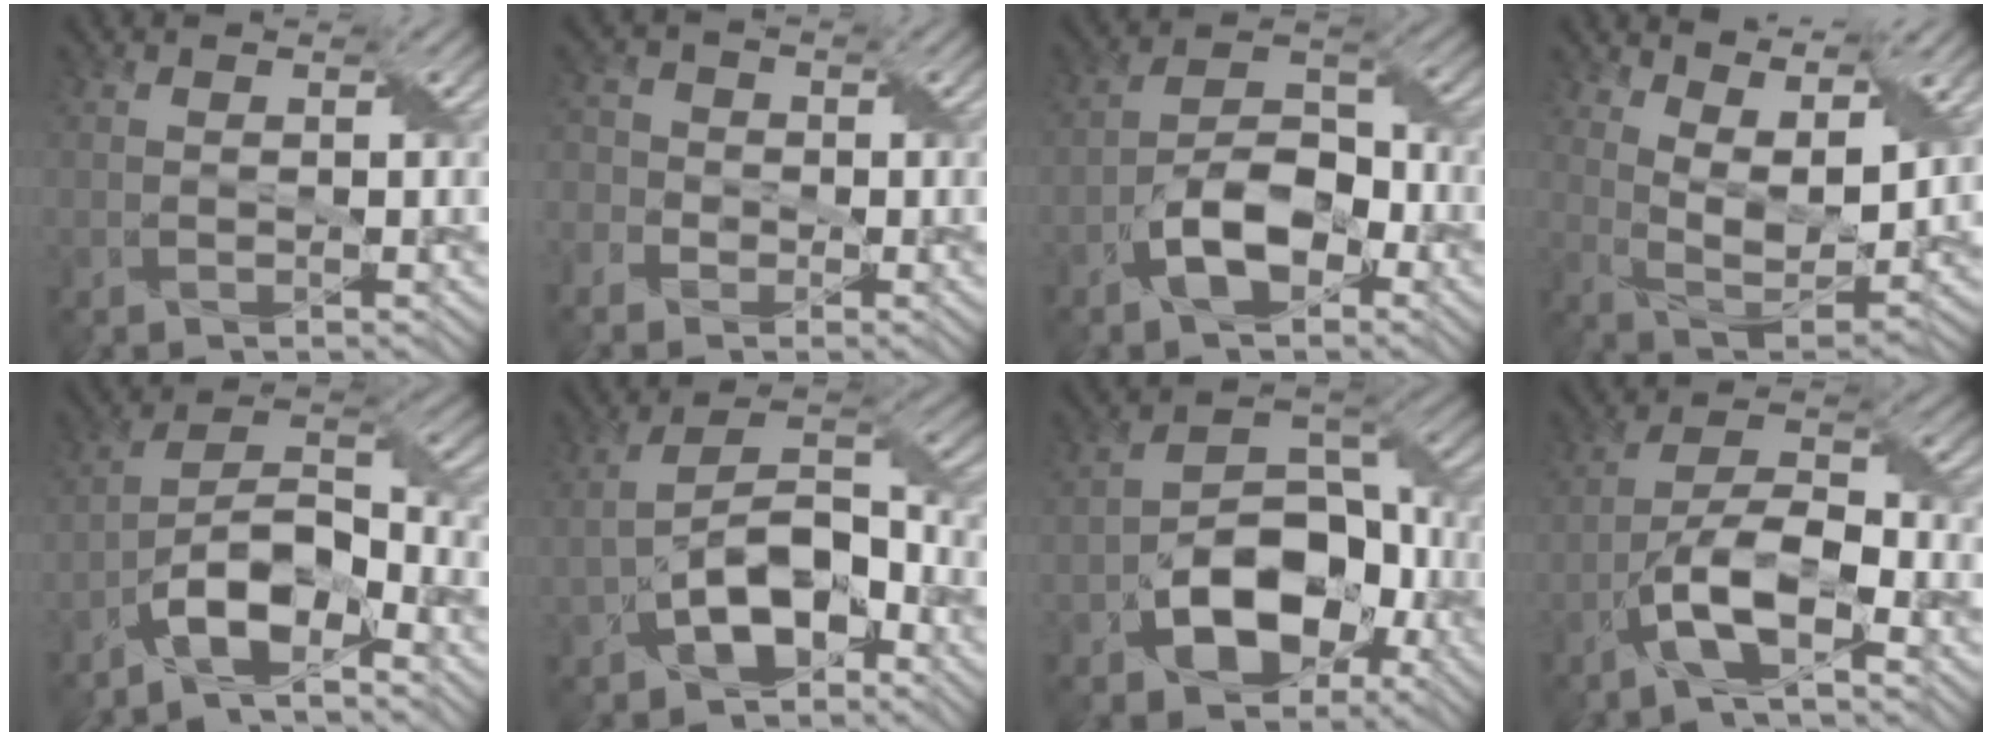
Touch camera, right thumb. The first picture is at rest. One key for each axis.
{"total": 3.2, "fx": -2.1, "fy": 2.4, "fz": 0.2, "tx": -0.015, "ty": -0.003, "tz": -0.041}
{"total": 8.0, "fx": -4.1, "fy": 4.1, "fz": 5.5, "tx": -0.093, "ty": 0.010, "tz": -0.082}
{"total": 10.0, "fx": 6.9, "fy": 3.1, "fz": 6.5, "tx": -0.147, "ty": -0.010, "tz": 0.124}
{"total": 10.9, "fx": -6.8, "fy": 4.0, "fz": 7.5, "tx": -0.132, "ty": 0.002, "tz": -0.132}
{"total": 9.5, "fx": -4.0, "fy": 5.3, "fz": 6.9, "tx": -0.127, "ty": 0.005, "tz": -0.078}
{"total": 10.7, "fx": -4.8, "fy": 7.0, "fz": 6.5, "tx": -0.109, "ty": -0.007, "tz": -0.088}
{"total": 9.2, "fx": -5.0, "fy": 3.2, "fz": 7.0, "tx": -0.128, "ty": 0.006, "tz": -0.099}